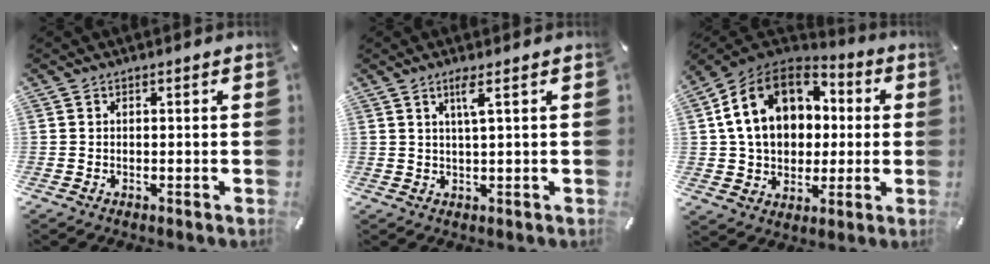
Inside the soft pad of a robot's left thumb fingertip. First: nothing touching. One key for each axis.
{"total": 3.5, "fx": 1.6, "fy": 0.0, "fz": 3.1, "tx": -0.066, "ty": -0.002, "tz": 0.025}
{"total": 17.3, "fx": 3.0, "fy": 14.0, "fz": 9.8, "tx": -0.195, "ty": 0.007, "tz": 0.059}